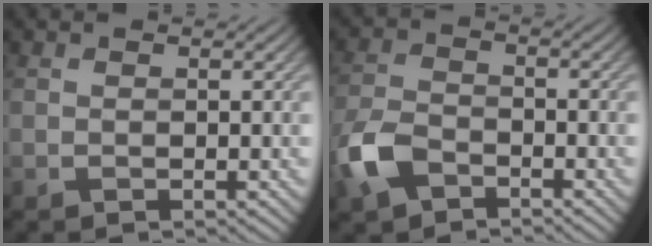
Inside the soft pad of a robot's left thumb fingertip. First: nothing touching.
{"total": 6.0, "force": [-3.6, 3.3, 3.5], "torque": [-0.084, -0.005, -0.084]}